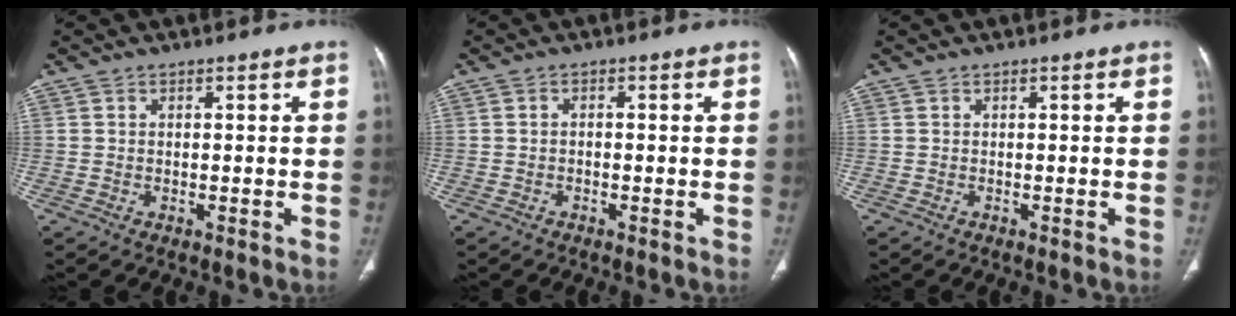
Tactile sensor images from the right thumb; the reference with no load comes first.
{"total": 0.6, "force": [-0.3, 0.4, 0.4], "torque": [-0.003, 0.001, -0.008]}
{"total": 0.0}